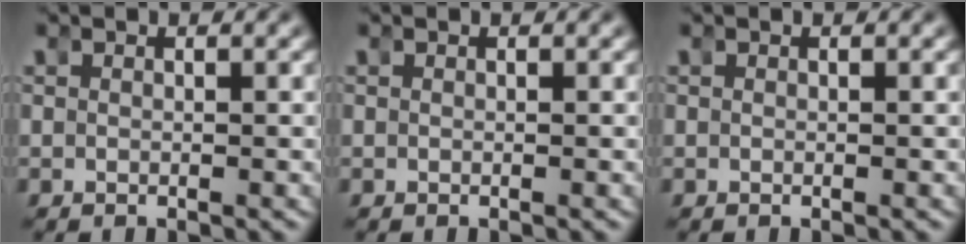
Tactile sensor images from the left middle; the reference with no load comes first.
{"total": 0.0}
{"total": 0.0}